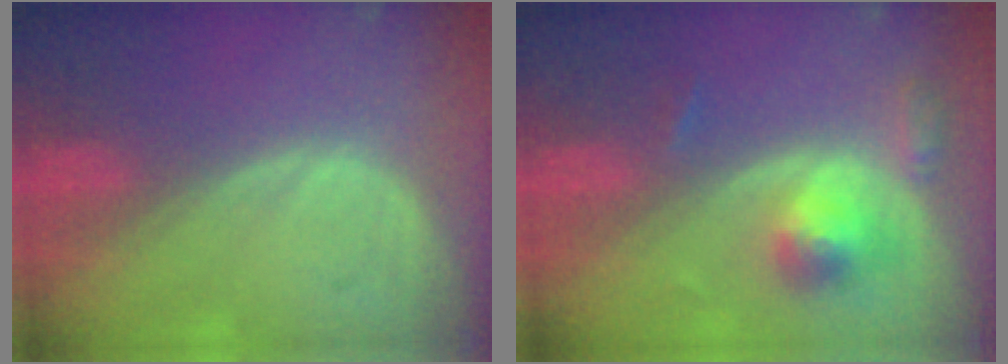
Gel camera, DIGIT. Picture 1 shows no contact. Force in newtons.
{"total": 5.3, "press": 4.9, "slide": 1.9}